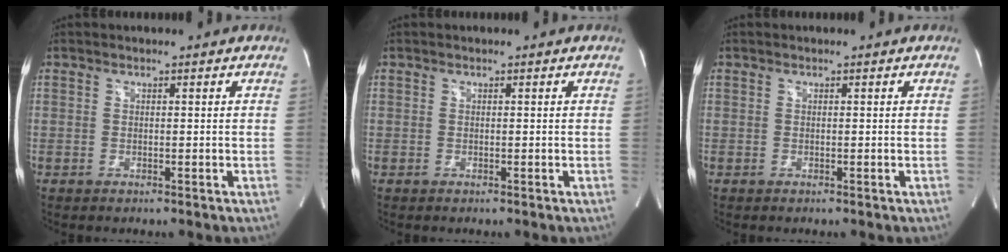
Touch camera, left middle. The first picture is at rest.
{"total": 0.0}
{"total": 0.0}